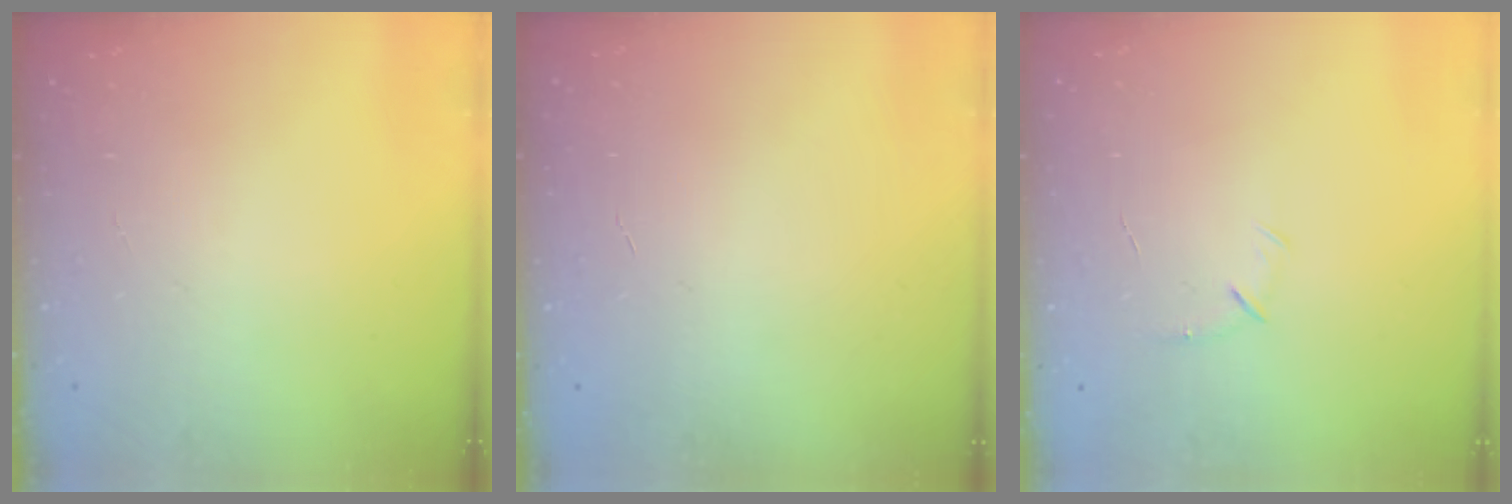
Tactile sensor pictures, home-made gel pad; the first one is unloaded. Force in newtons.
{"total": 0.0}
{"total": 4.7, "press": 4.5, "slide": 1.2}